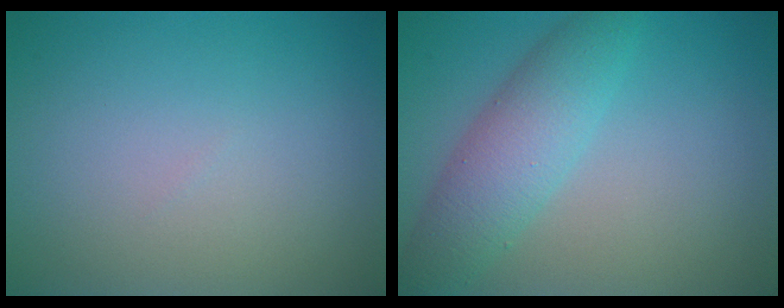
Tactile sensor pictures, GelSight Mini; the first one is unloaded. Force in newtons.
{"total": 5.0, "press": 5.0, "slide": 0.1}